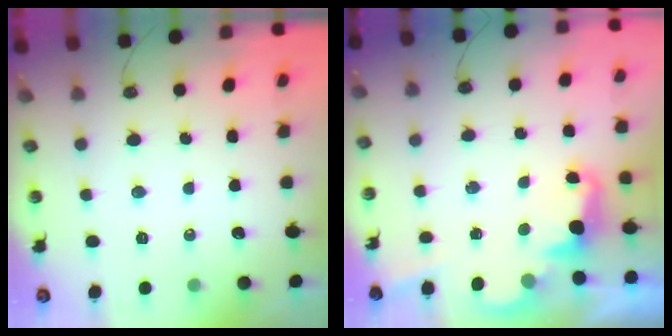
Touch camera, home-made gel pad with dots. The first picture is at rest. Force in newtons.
{"total": 2.6, "press": 2.5, "slide": 0.6}